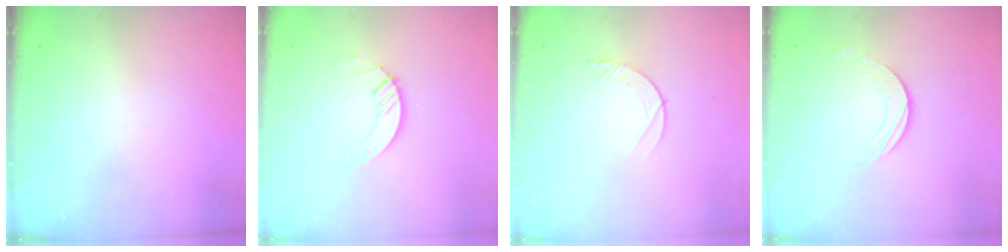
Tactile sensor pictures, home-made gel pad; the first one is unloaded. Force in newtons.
{"total": 2.8, "press": 2.8, "slide": 0.3}
{"total": 4.2, "press": 4.2, "slide": 0.5}
{"total": 2.5, "press": 2.5, "slide": 0.2}